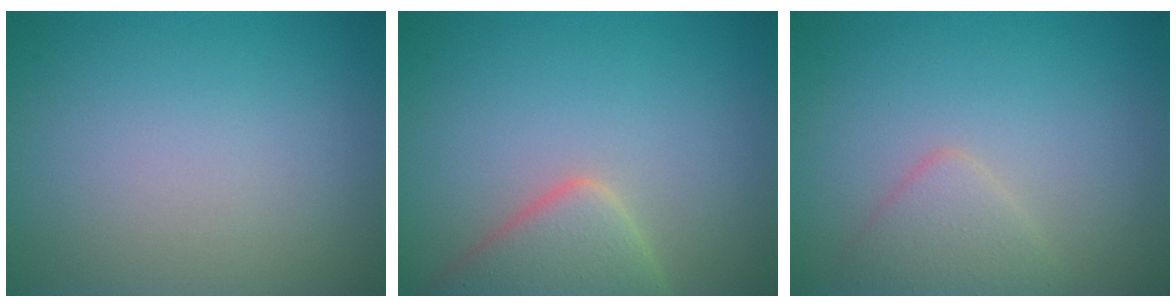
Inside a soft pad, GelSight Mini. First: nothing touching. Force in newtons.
{"total": 4.3, "press": 4.3, "slide": 0.2}
{"total": 2.1, "press": 2.1, "slide": 0.2}